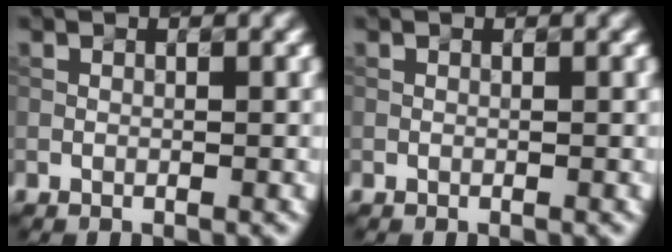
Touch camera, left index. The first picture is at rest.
{"total": 0.0}